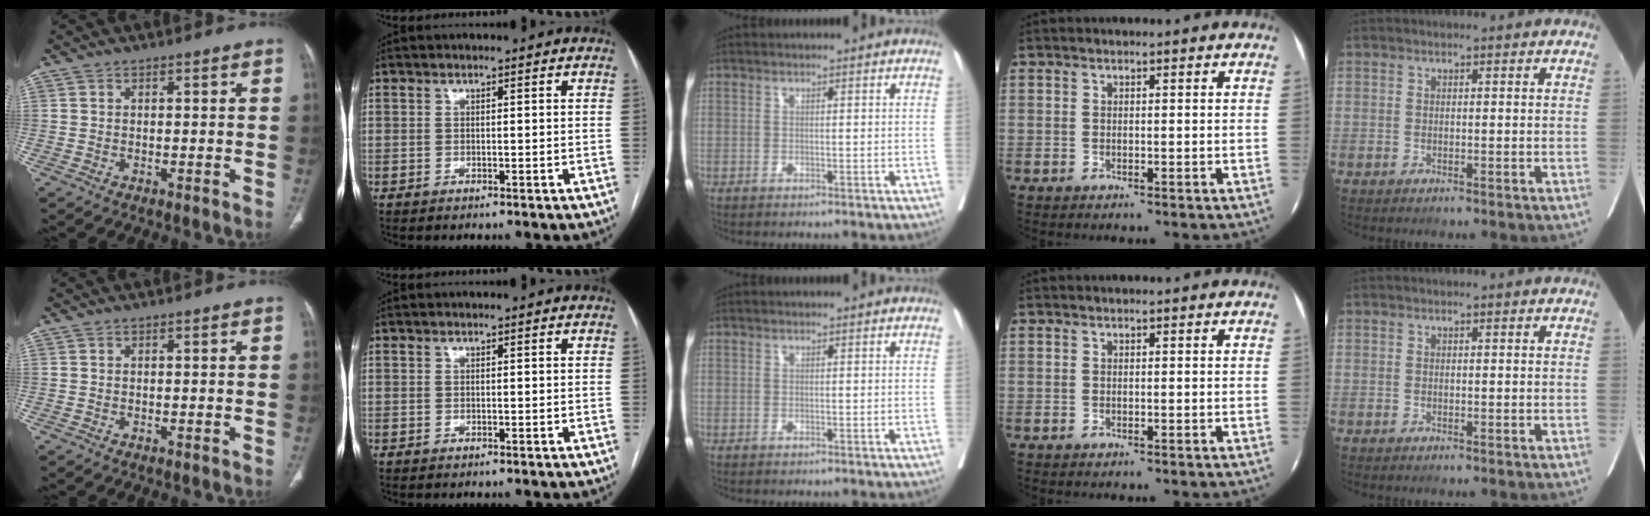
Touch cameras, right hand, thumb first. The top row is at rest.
{}